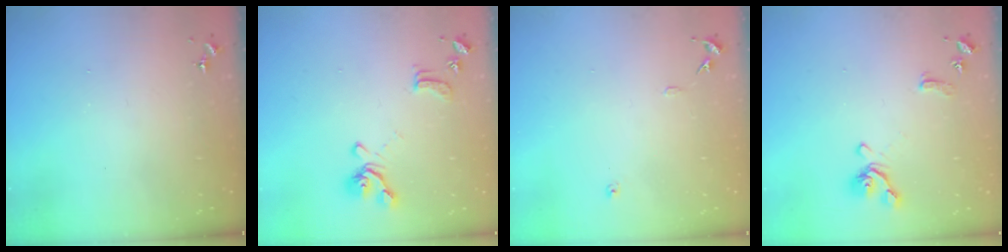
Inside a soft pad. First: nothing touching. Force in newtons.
{"total": 12.6, "press": 12.5, "slide": 1.4}
{"total": 6.1, "press": 6.1, "slide": 0.7}
{"total": 11.3, "press": 11.2, "slide": 1.3}